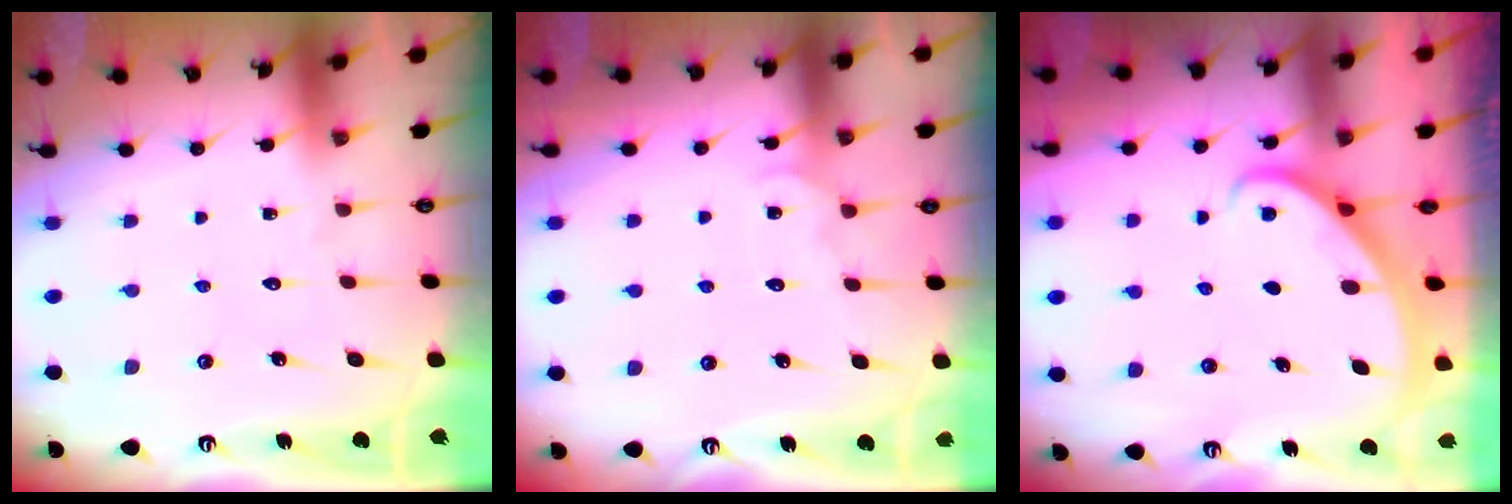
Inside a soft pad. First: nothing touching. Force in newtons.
{"total": 5.3, "press": 5.3, "slide": 0.5}
{"total": 2.1, "press": 2.1, "slide": 0.2}